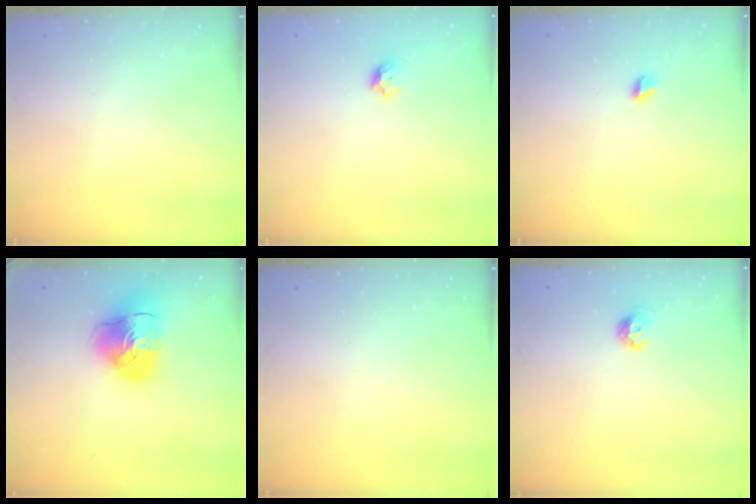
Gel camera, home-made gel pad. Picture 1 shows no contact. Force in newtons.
{"total": 5.2, "press": 5.1, "slide": 1.0}
{"total": 4.9, "press": 4.9, "slide": 0.5}
{"total": 12.8, "press": 12.7, "slide": 2.0}
{"total": 0.0}
{"total": 6.1, "press": 6.0, "slide": 1.1}